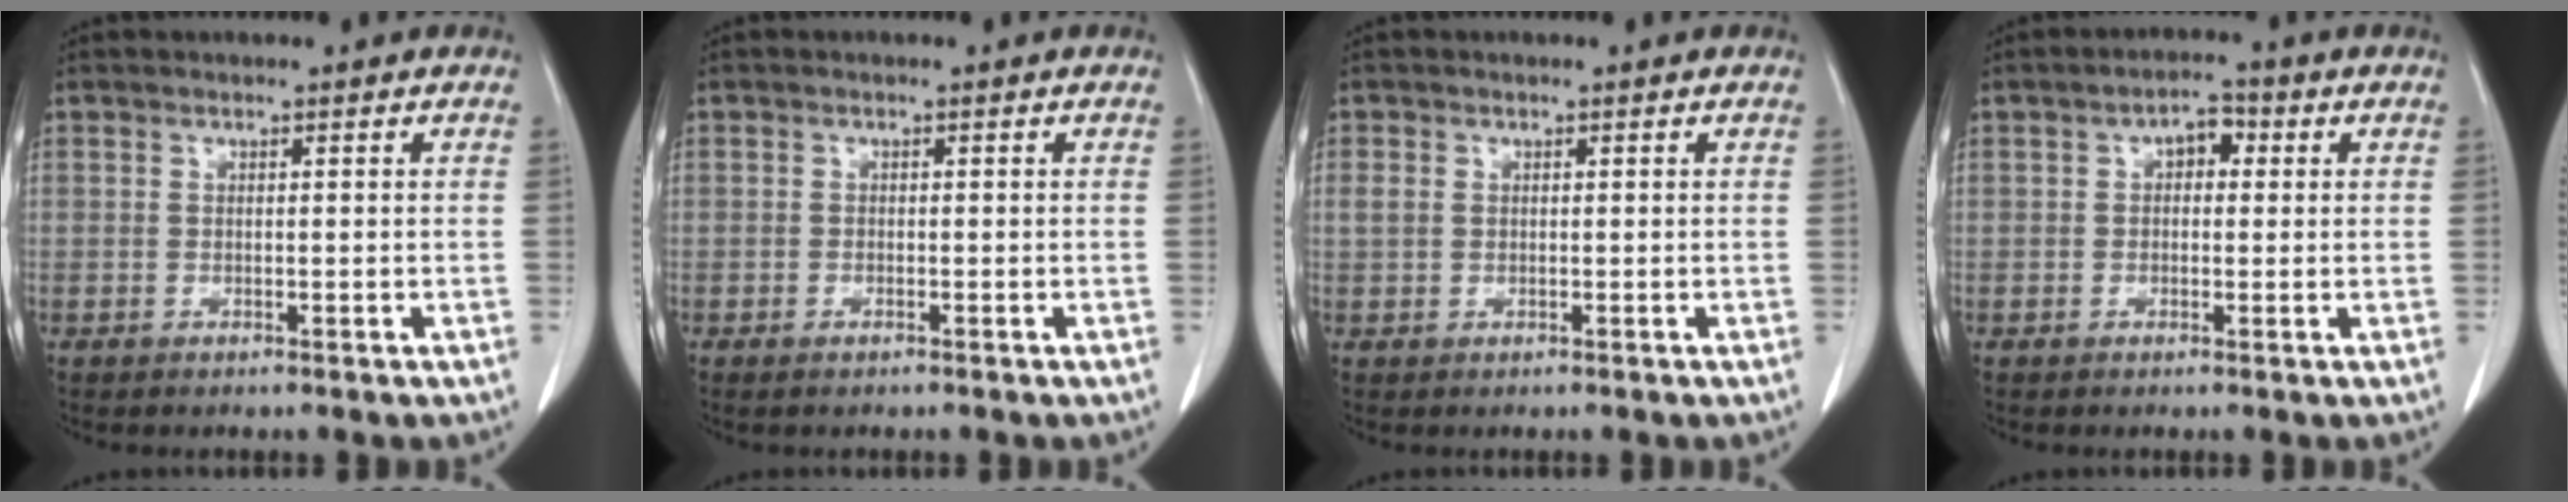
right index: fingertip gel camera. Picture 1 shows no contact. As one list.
[{"total": 0.8, "force": [-0.6, 0.3, 0.5], "torque": [-0.012, -0.002, -0.007]}, {"total": 1.5, "force": [0.3, 1.2, 0.8], "torque": [-0.021, 0.013, 0.012]}, {"total": 3.2, "force": [0.7, 1.9, 2.5], "torque": [-0.035, 0.015, 0.007]}]